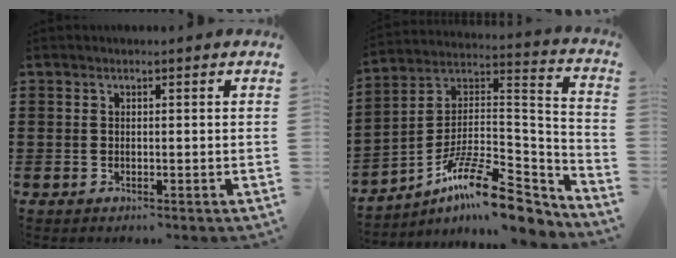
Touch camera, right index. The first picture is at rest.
{"total": 13.9, "force": [-9.8, 3.7, 9.1], "torque": [-0.157, 0.026, -0.180]}